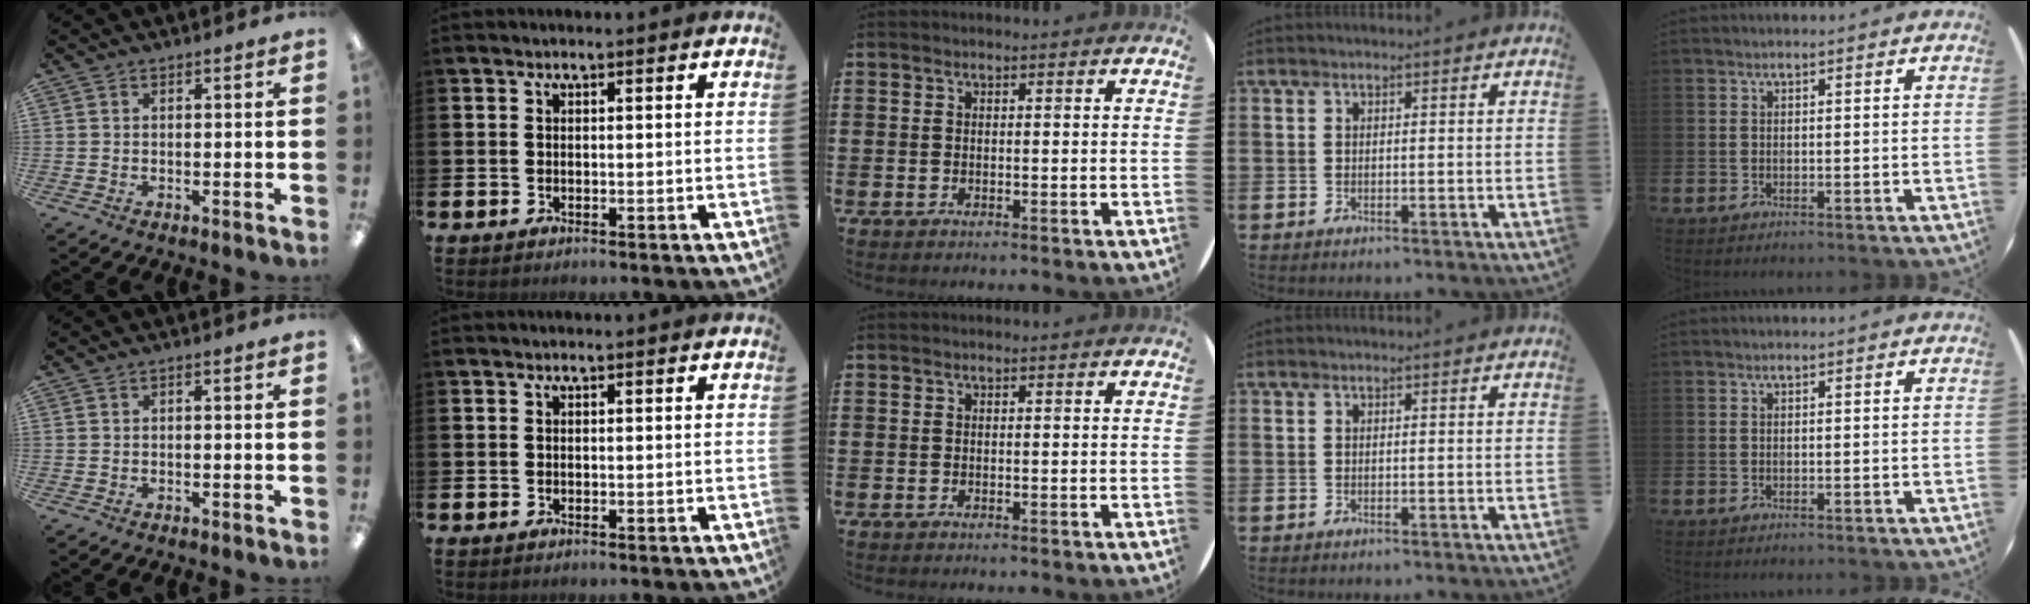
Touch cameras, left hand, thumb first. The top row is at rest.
{}